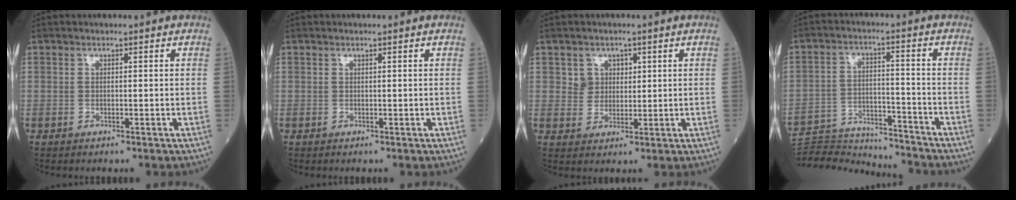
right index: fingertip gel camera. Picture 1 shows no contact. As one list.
[{"total": 0.0}, {"total": 3.3, "force": [1.3, 3.0, 0.5], "torque": [-0.004, 0.004, 0.021]}, {"total": 14.5, "force": [-14.4, 0.7, 1.8], "torque": [-0.028, 0.015, -0.223]}]